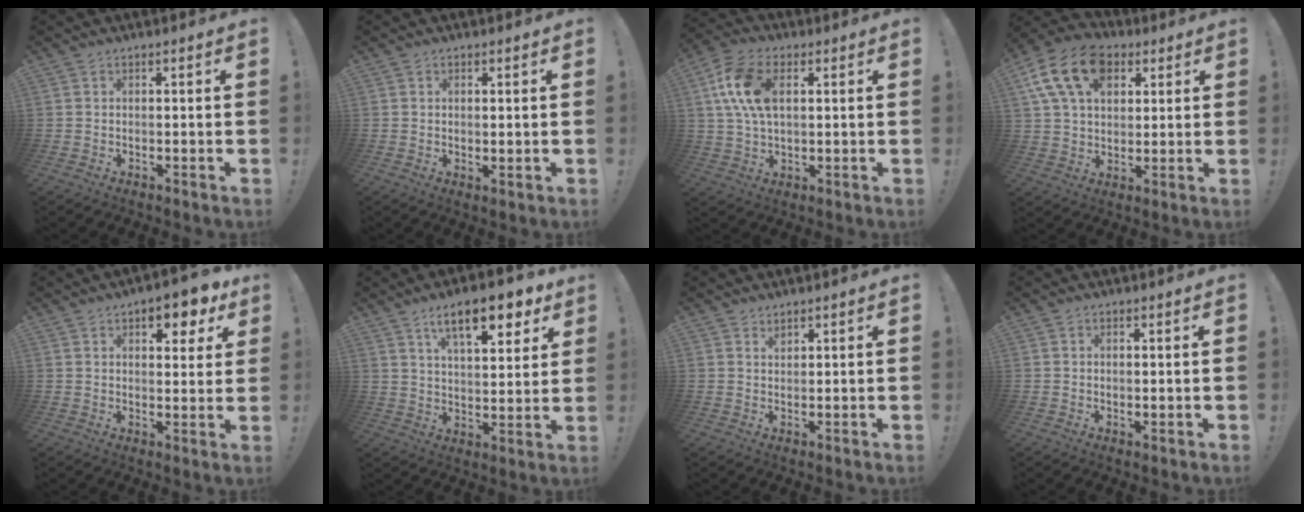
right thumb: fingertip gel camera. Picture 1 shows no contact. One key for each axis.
{"total": 1.2, "fx": 0.8, "fy": 0.4, "fz": 0.8, "tx": -0.001, "ty": -0.005, "tz": 0.012}
{"total": 13.5, "fx": 3.6, "fy": 8.1, "fz": 10.1, "tx": -0.200, "ty": 0.005, "tz": 0.066}
{"total": 17.3, "fx": 7.1, "fy": 11.9, "fz": 10.4, "tx": -0.170, "ty": -0.024, "tz": 0.132}
{"total": 8.5, "fx": 5.0, "fy": 3.8, "fz": 5.7, "tx": -0.057, "ty": -0.027, "tz": 0.081}
{"total": 15.0, "fx": 8.4, "fy": 5.3, "fz": 11.3, "tx": -0.164, "ty": -0.036, "tz": 0.133}
{"total": 1.6, "fx": 1.4, "fy": 0.5, "fz": 0.5, "tx": -0.002, "ty": -0.009, "tz": 0.025}
{"total": 1.0, "fx": 0.6, "fy": 0.3, "fz": 0.7, "tx": 0.000, "ty": -0.005, "tz": 0.009}